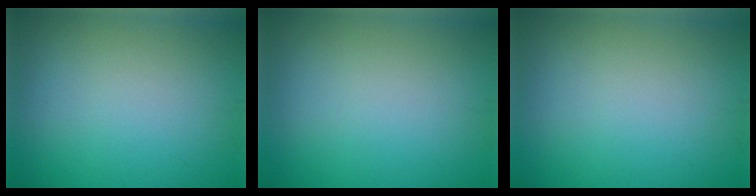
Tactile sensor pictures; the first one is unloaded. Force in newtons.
{"total": 0.0}
{"total": 0.0}